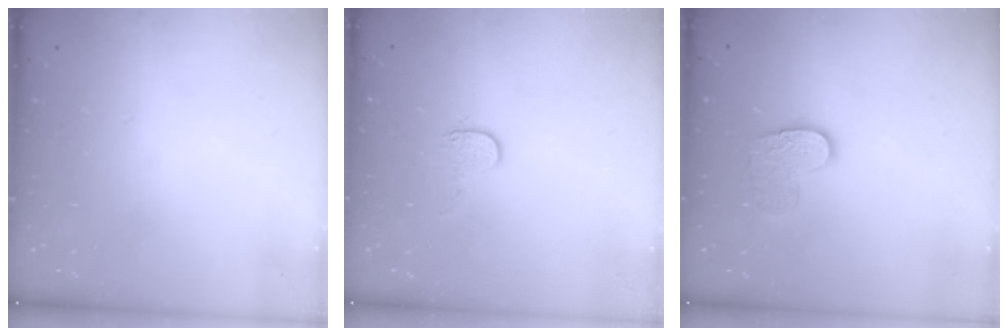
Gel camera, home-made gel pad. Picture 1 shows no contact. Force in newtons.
{"total": 4.7, "press": 4.7, "slide": 0.5}
{"total": 9.5, "press": 9.5, "slide": 0.6}